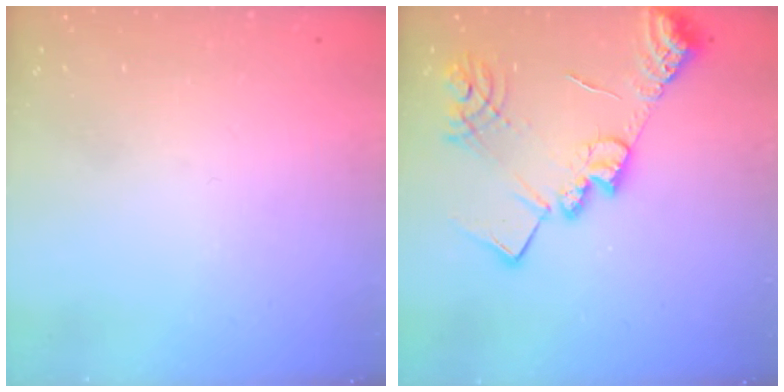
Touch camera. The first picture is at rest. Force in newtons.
{"total": 18.1, "press": 18.0, "slide": 1.8}